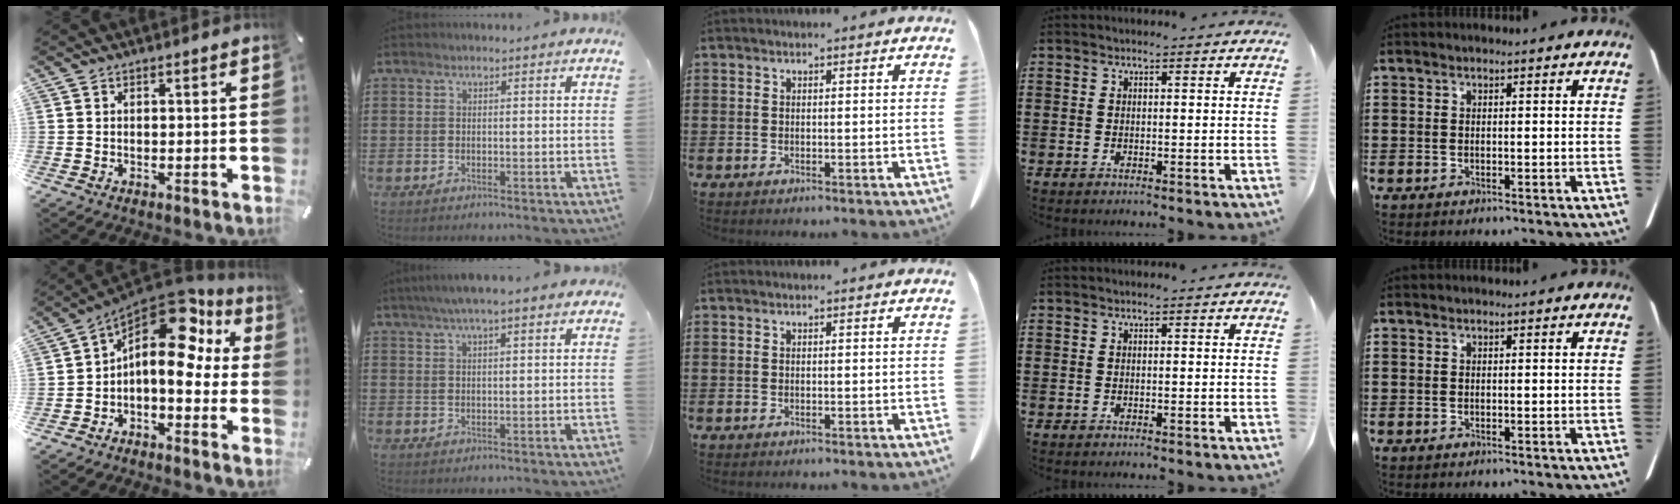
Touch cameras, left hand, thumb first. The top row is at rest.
{"thumb": {"total": 13.8, "force": [5.7, 6.6, 10.7], "torque": [-0.180, -0.053, 0.085]}, "index": {"total": 4.3, "force": [2.8, 0.4, 3.2], "torque": [-0.066, 0.004, 0.050]}}